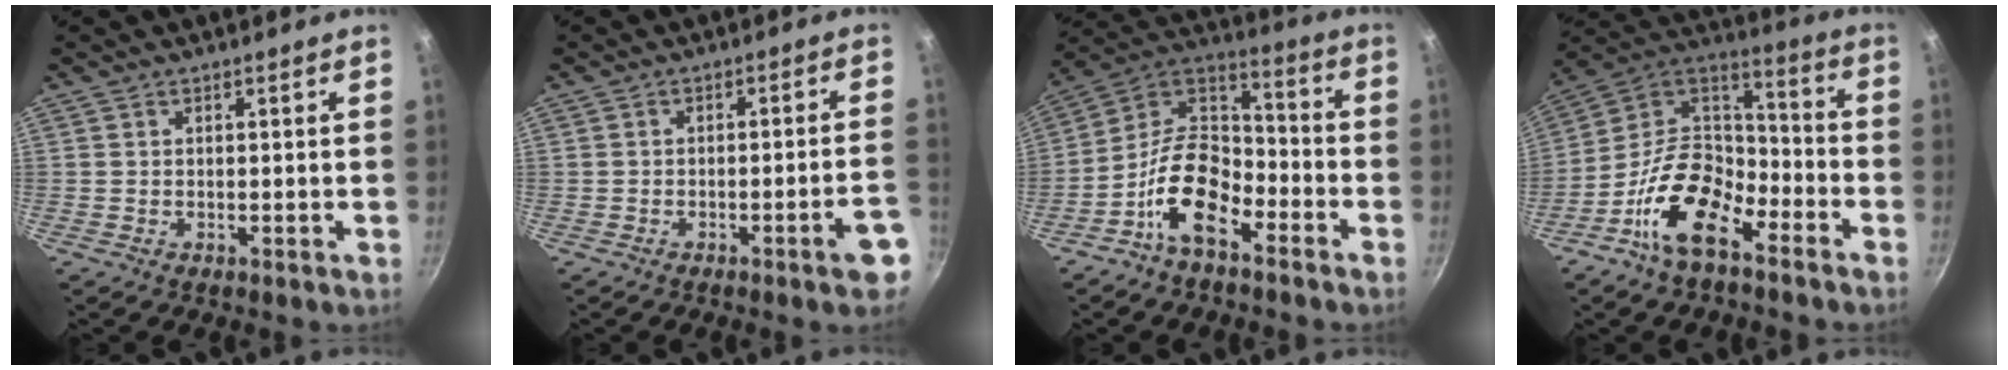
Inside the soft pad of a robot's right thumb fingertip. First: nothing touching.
{"total": 6.1, "force": [-3.3, 0.8, 5.0], "torque": [-0.056, 0.029, -0.034]}
{"total": 14.5, "force": [-7.7, 7.8, 9.4], "torque": [-0.150, 0.075, -0.167]}
{"total": 15.6, "force": [-9.0, 8.1, 9.8], "torque": [-0.156, 0.082, -0.190]}